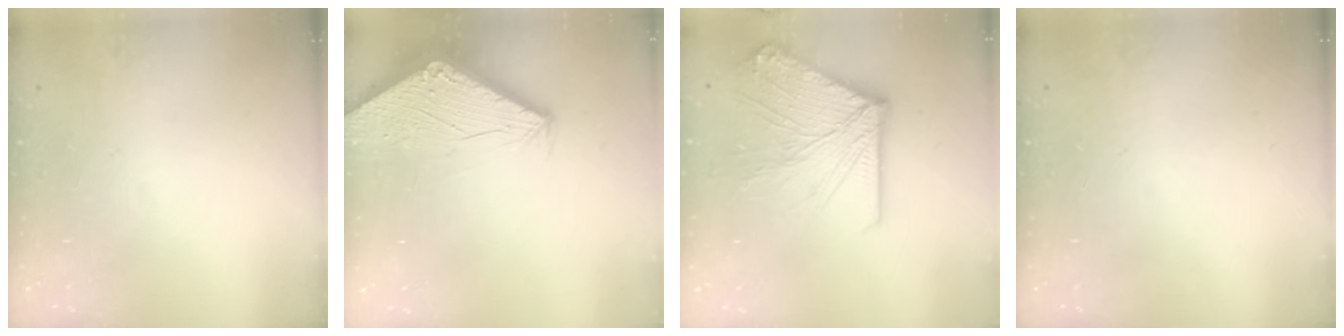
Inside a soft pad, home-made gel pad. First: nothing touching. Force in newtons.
{"total": 2.8, "press": 2.8, "slide": 0.1}
{"total": 16.4, "press": 16.2, "slide": 2.3}
{"total": 0.0}